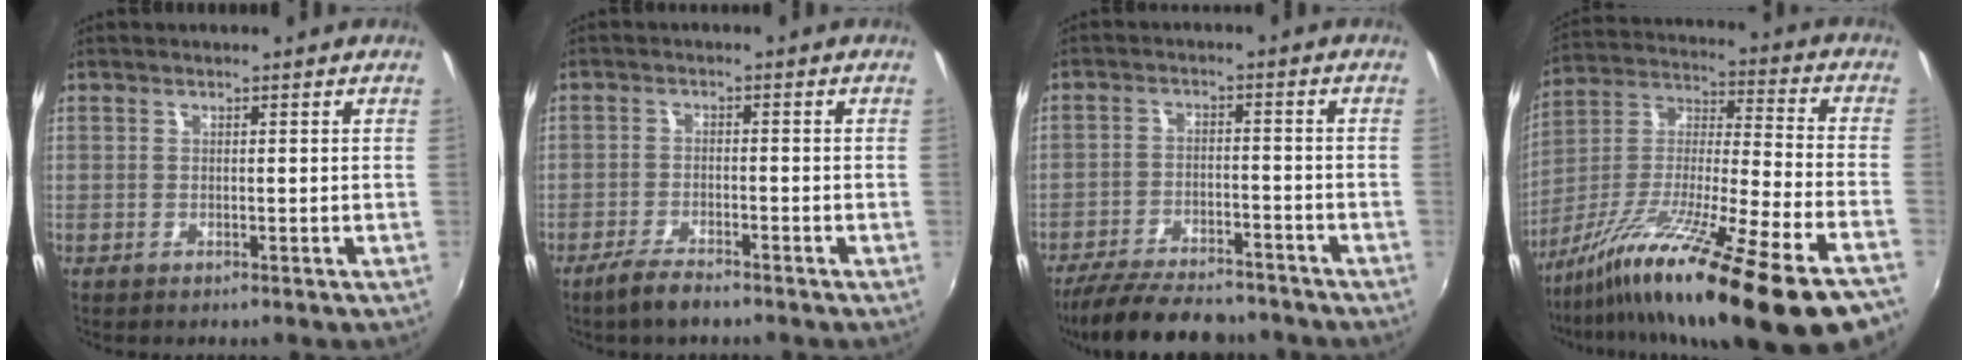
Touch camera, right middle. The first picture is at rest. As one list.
[{"total": 4.5, "force": [-3.7, 1.0, 2.4], "torque": [-0.071, -0.005, -0.072]}, {"total": 16.5, "force": [-14.0, 4.8, 7.3], "torque": [-0.155, -0.019, -0.211]}, {"total": 28.3, "force": [-20.1, 0.5, 19.9], "torque": [-0.312, -0.065, -0.333]}]